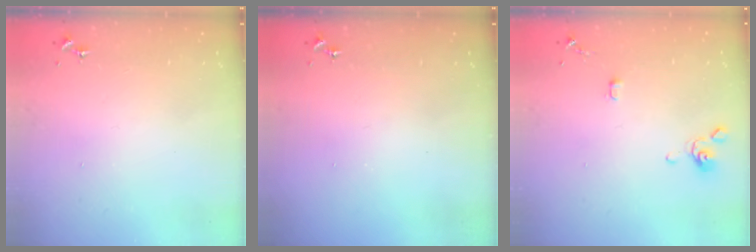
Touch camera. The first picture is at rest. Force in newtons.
{"total": 0.0}
{"total": 4.0, "press": 4.0, "slide": 0.8}